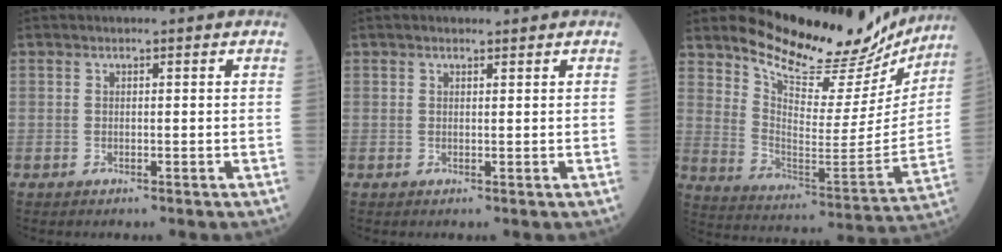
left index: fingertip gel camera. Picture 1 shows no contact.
{"total": 0.9, "force": [0.7, 0.4, 0.3], "torque": [-0.011, 0.005, 0.009]}
{"total": 21.2, "force": [19.2, 5.8, 6.7], "torque": [-0.099, -0.056, 0.265]}